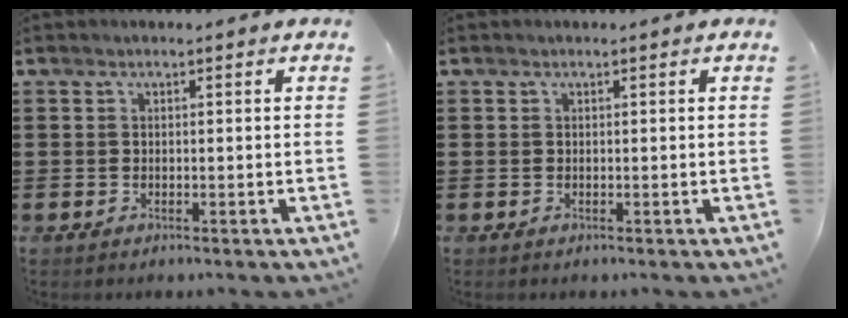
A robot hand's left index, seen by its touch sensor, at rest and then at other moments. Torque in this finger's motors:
{"motor_torque": [0.00, 0.00, 0.00, 0.00]}